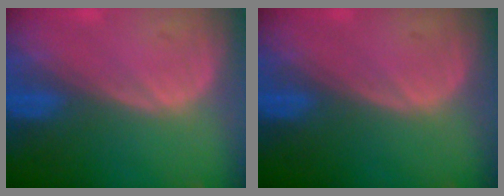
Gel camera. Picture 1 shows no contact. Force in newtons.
{"total": 0.0}